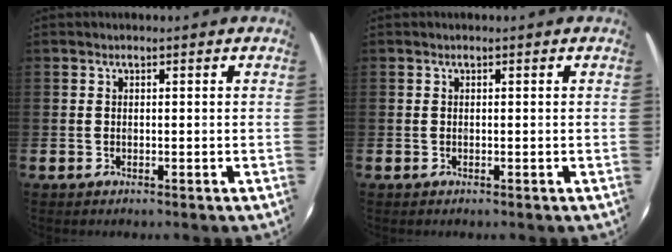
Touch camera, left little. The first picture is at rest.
{"total": 0.0}